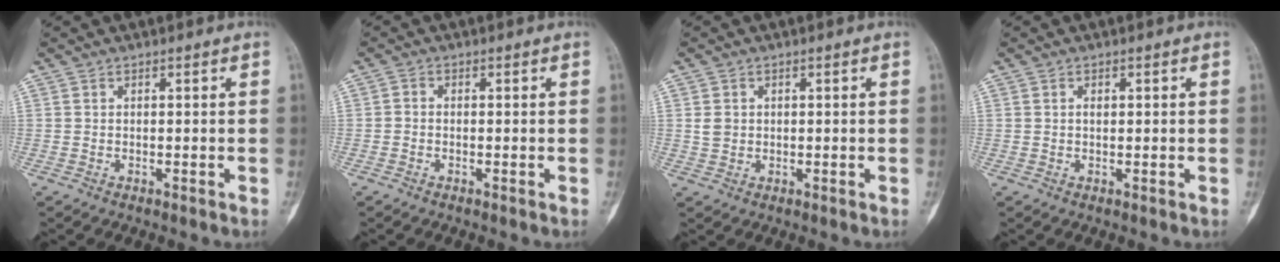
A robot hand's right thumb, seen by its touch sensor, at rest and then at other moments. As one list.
[{"total": 0.8, "force": [-0.3, 0.7, 0.4], "torque": [-0.002, 0.003, -0.010]}, {"total": 2.3, "force": [0.4, 2.0, 1.0], "torque": [-0.009, 0.001, 0.013]}, {"total": 1.1, "force": [0.3, 0.6, 0.8], "torque": [-0.009, 0.001, 0.005]}]